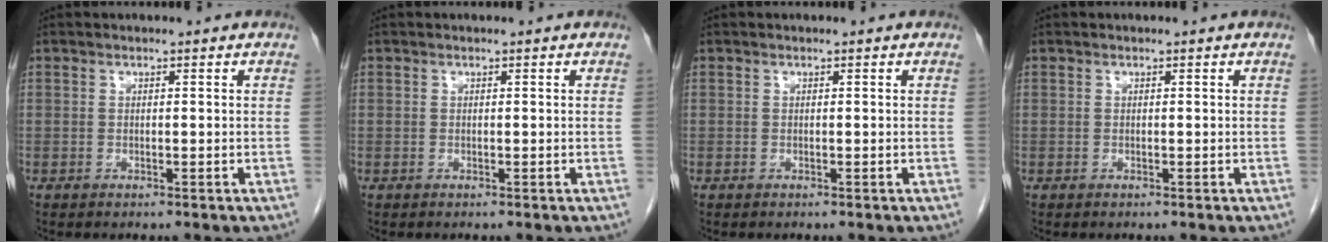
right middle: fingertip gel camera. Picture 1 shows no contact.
{"total": 0.0}
{"total": 0.0}
{"total": 0.0}